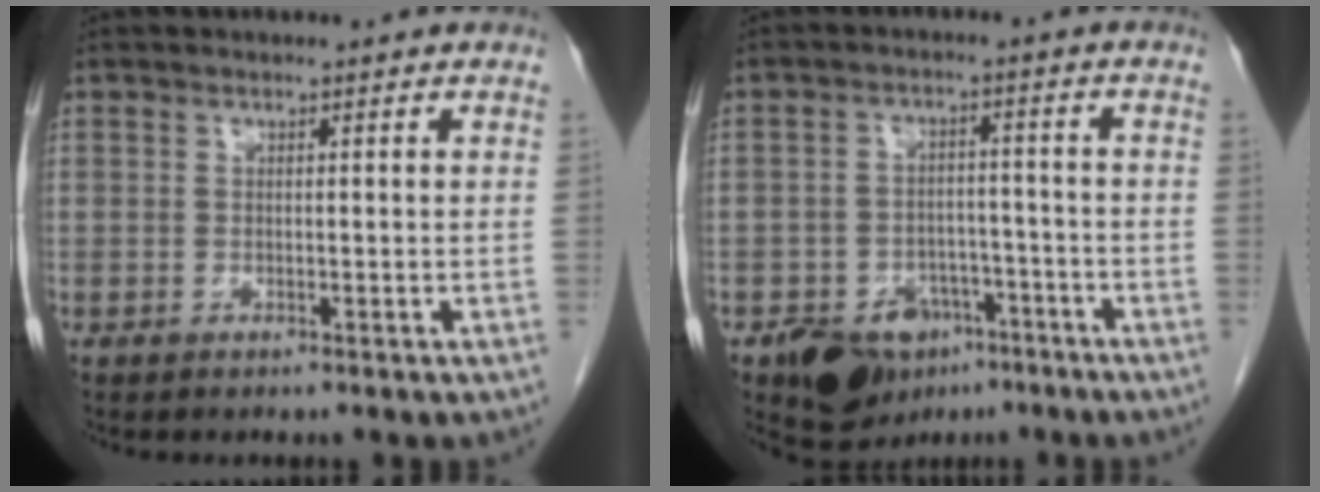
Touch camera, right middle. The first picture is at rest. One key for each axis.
{"total": 9.0, "fx": -5.6, "fy": 5.9, "fz": 3.7, "tx": -0.056, "ty": 0.010, "tz": -0.082}